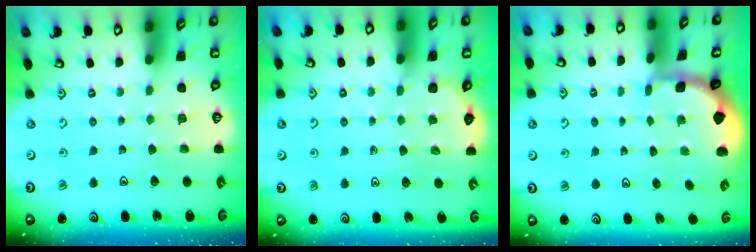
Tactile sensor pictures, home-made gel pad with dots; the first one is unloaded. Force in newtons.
{"total": 2.0, "press": 2.0, "slide": 0.2}
{"total": 0.8, "press": 0.7, "slide": 0.2}